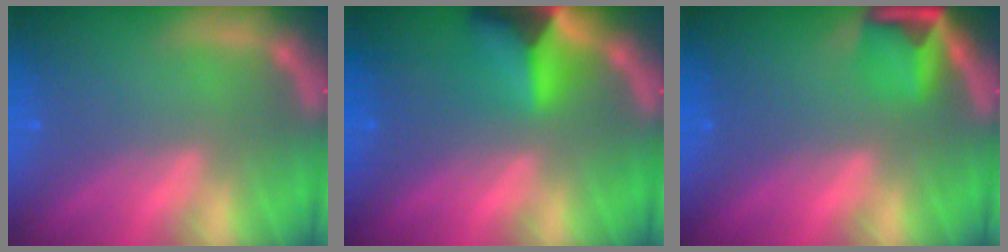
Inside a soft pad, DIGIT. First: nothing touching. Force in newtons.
{"total": 6.9}
{"total": 4.4}